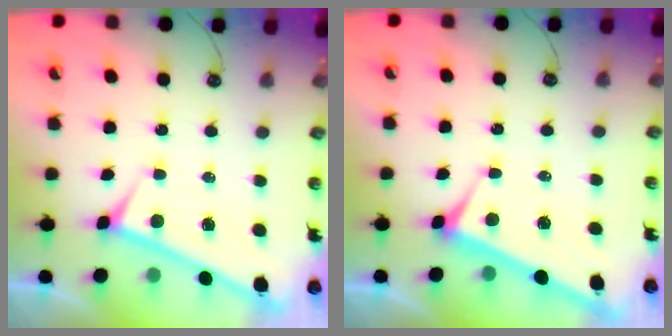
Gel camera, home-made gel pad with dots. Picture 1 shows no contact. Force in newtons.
{"total": 3.1, "press": 3.0, "slide": 0.8}